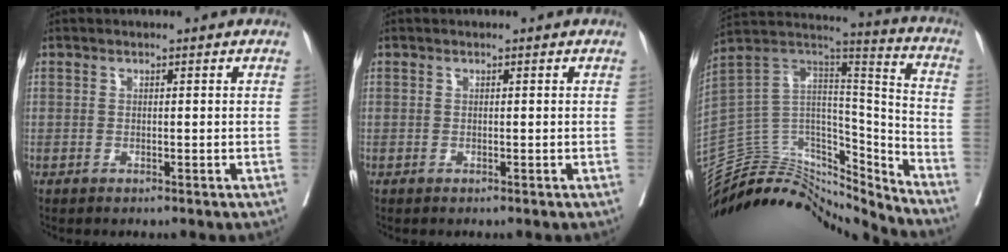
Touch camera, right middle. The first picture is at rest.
{"total": 0.0}
{"total": 23.4, "force": [-22.2, 5.7, 4.6], "torque": [-0.105, 0.063, -0.363]}